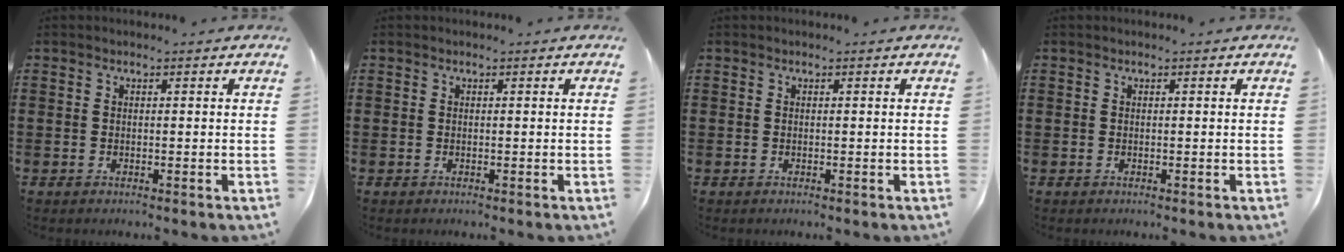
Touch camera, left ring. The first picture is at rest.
{"total": 0.0}
{"total": 0.0}
{"total": 0.0}